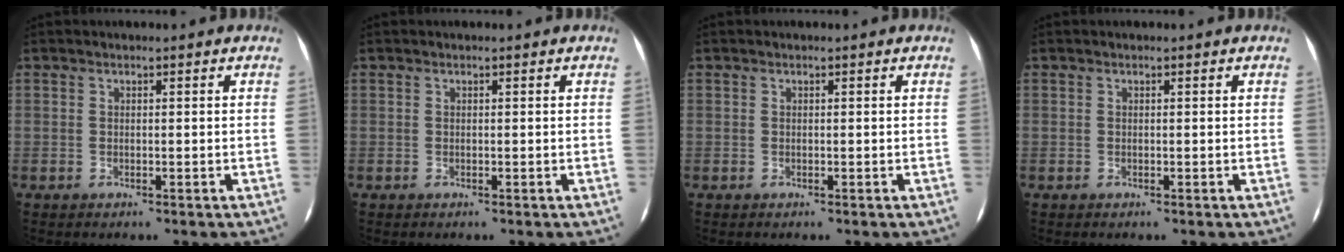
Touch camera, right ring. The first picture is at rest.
{"total": 0.0}
{"total": 0.0}
{"total": 0.0}